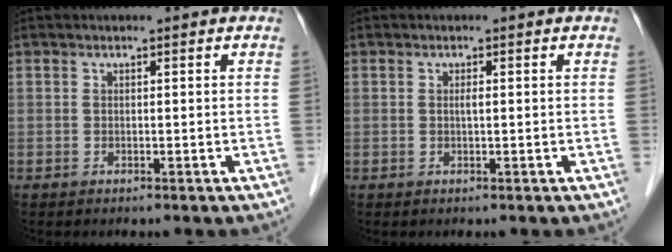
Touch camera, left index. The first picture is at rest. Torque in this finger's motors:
{"motor_torque": [0.18, 0.04, 0.02, 0.02]}